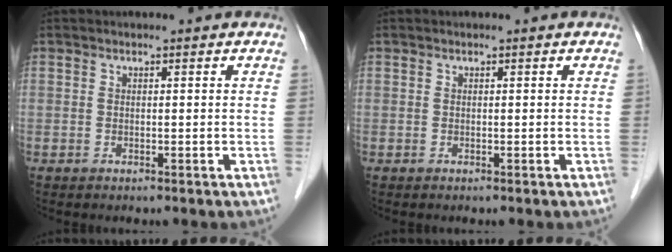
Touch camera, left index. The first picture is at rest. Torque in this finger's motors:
{"motor_torque": [0.00, 0.00, 0.00, 0.00]}